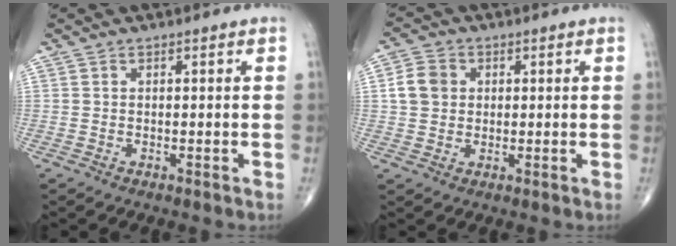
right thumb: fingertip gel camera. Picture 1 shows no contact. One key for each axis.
{"total": 5.4, "fx": 0.9, "fy": 4.5, "fz": 2.8, "tx": -0.043, "ty": 0.005, "tz": 0.013}